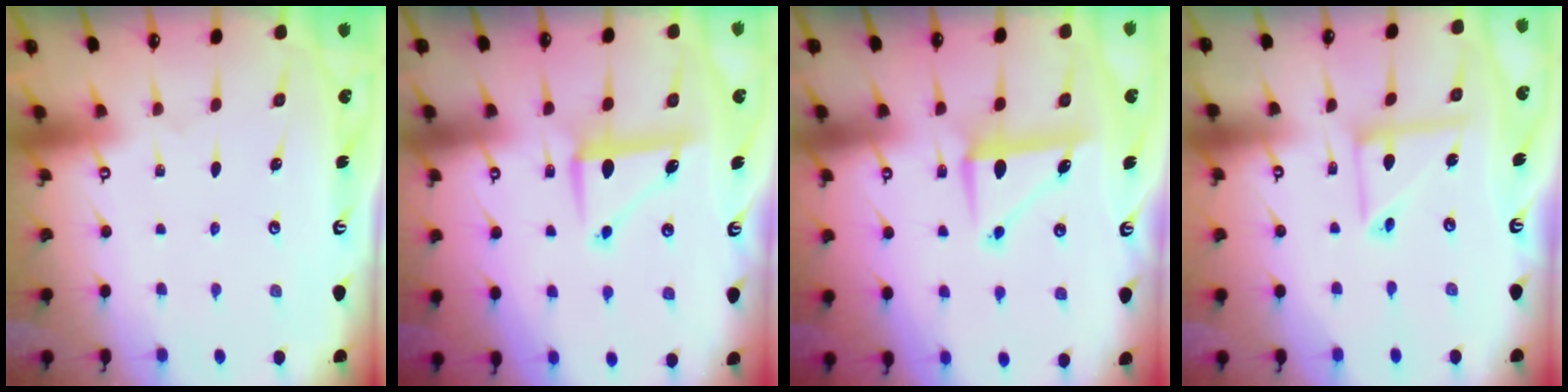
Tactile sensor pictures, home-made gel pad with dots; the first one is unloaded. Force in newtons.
{"total": 8.2, "press": 8.1, "slide": 0.8}
{"total": 7.6, "press": 7.5, "slide": 1.1}
{"total": 8.4, "press": 8.3, "slide": 0.8}